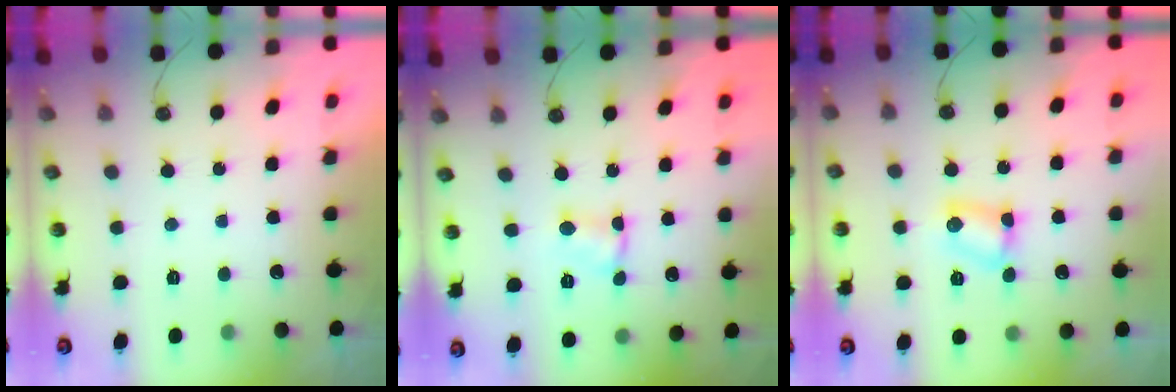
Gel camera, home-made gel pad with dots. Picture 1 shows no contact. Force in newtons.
{"total": 2.6, "press": 2.6, "slide": 0.3}
{"total": 5.7, "press": 4.5, "slide": 3.6}